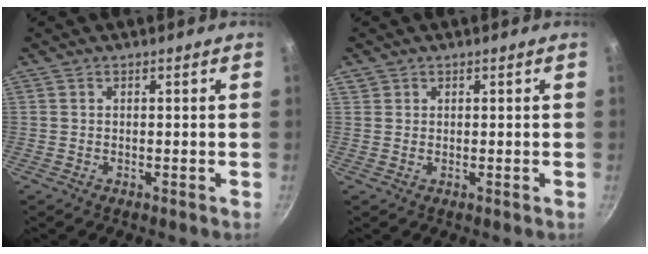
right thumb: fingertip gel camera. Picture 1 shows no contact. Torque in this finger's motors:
{"motor_torque": [-0.15, 0.31, 0.22, -0.14, -0.03]}